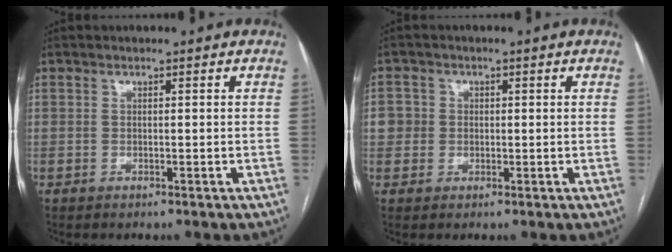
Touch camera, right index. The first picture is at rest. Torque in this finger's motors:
{"motor_torque": [0.12, 0.12, 0.13, 0.01]}